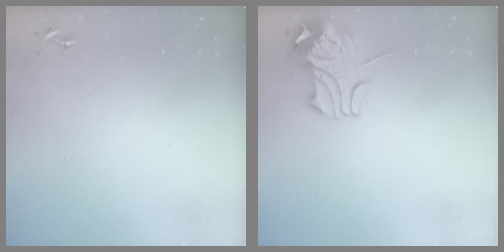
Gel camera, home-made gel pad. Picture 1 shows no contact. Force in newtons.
{"total": 9.7, "press": 9.6, "slide": 1.7}